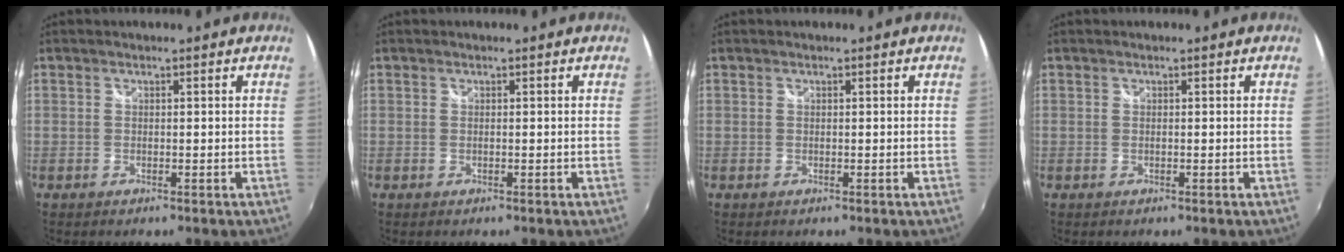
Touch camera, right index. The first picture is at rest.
{"total": 0.0}
{"total": 0.0}
{"total": 0.0}